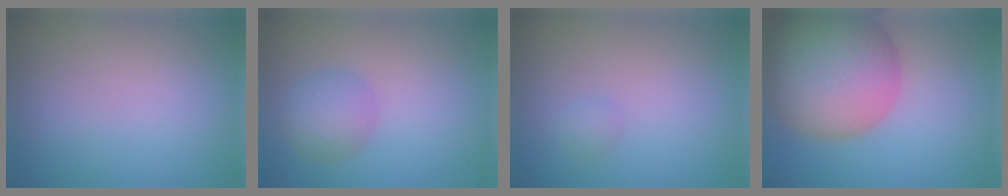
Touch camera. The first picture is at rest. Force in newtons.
{"total": 2.9, "press": 2.9, "slide": 0.1}
{"total": 0.7, "press": 0.7, "slide": 0.0}
{"total": 13.0, "press": 13.0, "slide": 0.5}